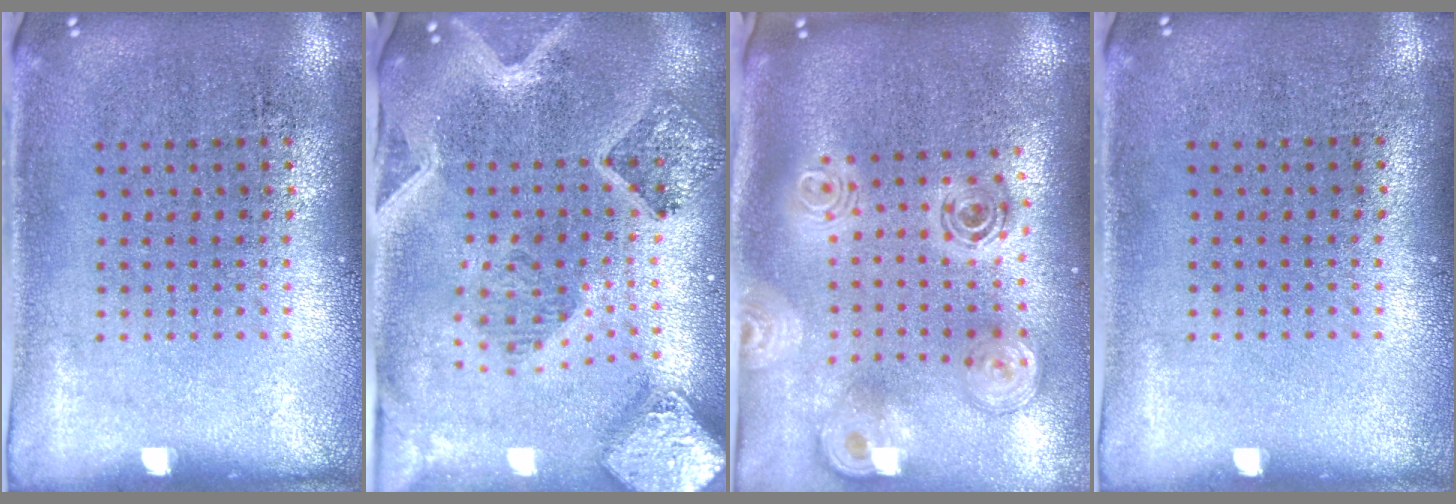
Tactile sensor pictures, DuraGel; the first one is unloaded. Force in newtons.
{"total": 2.9, "press": 2.6, "slide": 1.4}
{"total": 2.7, "press": 1.9, "slide": 1.9}
{"total": 0.0}